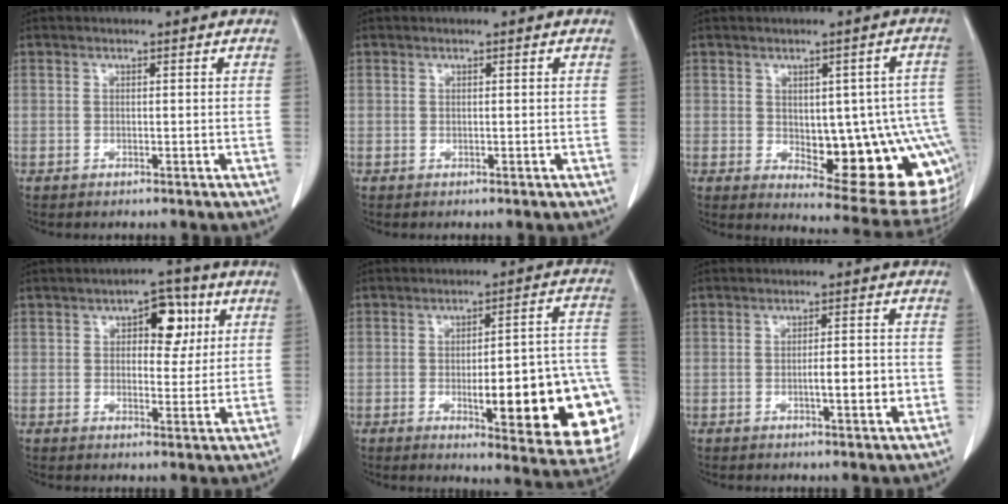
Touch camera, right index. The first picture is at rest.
{"total": 0.0}
{"total": 17.3, "force": [-3.0, 6.3, 15.9], "torque": [-0.130, 0.016, -0.010]}
{"total": 6.7, "force": [2.3, 3.4, 5.3], "torque": [-0.069, 0.017, 0.032]}
{"total": 21.3, "force": [-5.5, 4.1, 20.2], "torque": [-0.169, 0.019, -0.052]}
{"total": 4.1, "force": [-0.9, 0.7, 3.9], "torque": [-0.060, 0.000, -0.009]}